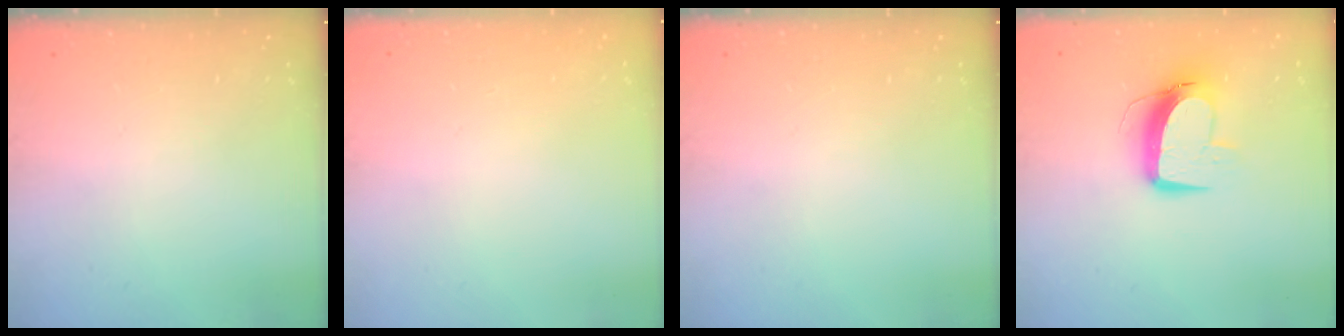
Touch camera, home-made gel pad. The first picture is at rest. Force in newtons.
{"total": 0.8, "press": 0.4, "slide": 0.7}
{"total": 0.0}
{"total": 11.2, "press": 11.1, "slide": 1.2}